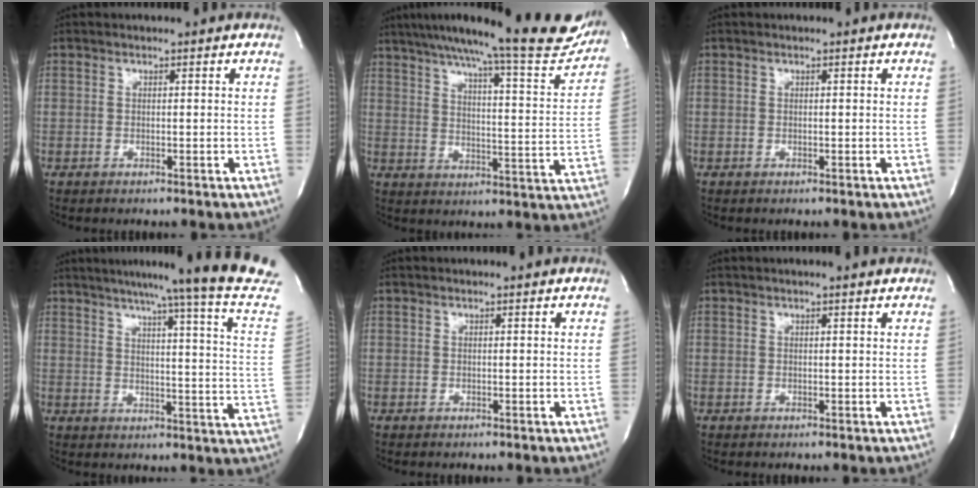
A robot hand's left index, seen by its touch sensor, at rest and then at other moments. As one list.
[{"total": 22.8, "force": [19.9, 2.0, 10.8], "torque": [-0.162, -0.036, 0.256]}, {"total": 0.0}, {"total": 21.9, "force": [18.9, -3.0, 10.7], "torque": [-0.163, -0.082, 0.224]}, {"total": 0.0}, {"total": 1.6, "force": [1.3, -0.2, 0.9], "torque": [-0.018, 0.011, 0.020]}]